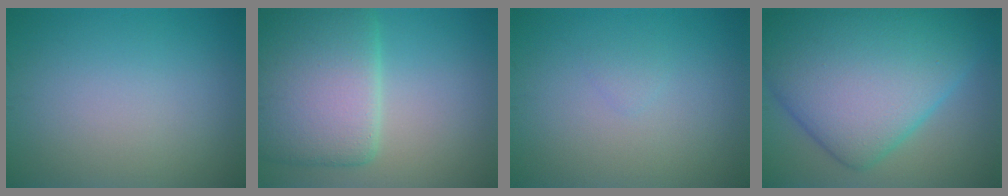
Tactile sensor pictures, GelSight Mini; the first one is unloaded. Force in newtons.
{"total": 10.1, "press": 10.1, "slide": 0.5}
{"total": 0.6, "press": 0.6, "slide": 0.1}
{"total": 14.2, "press": 14.2, "slide": 0.1}